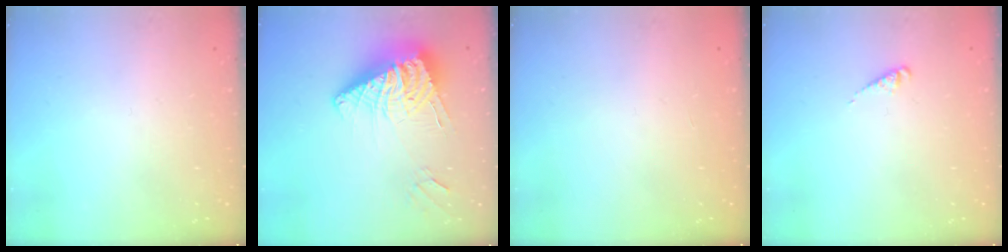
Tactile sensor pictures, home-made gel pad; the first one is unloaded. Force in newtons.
{"total": 14.2, "press": 14.1, "slide": 1.6}
{"total": 0.0}
{"total": 2.1, "press": 2.1, "slide": 0.4}